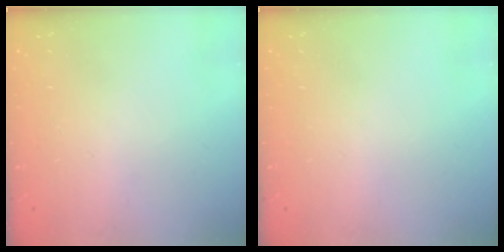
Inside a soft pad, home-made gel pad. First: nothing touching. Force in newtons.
{"total": 0.0}